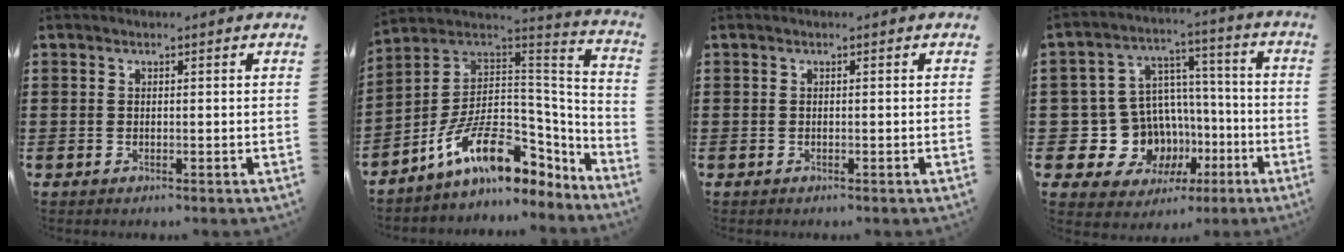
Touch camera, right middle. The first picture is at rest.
{"total": 12.9, "force": [-6.8, 5.9, 9.2], "torque": [-0.179, -0.003, -0.127]}
{"total": 0.0}
{"total": 12.7, "force": [-4.1, 11.3, 4.1], "torque": [-0.104, -0.002, -0.060]}